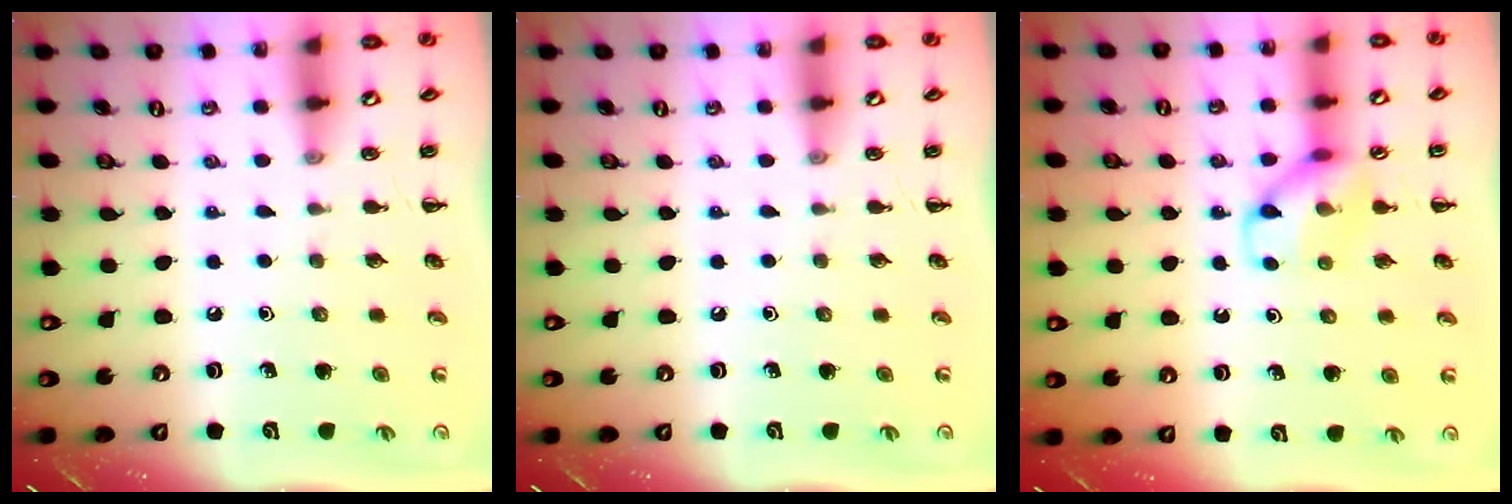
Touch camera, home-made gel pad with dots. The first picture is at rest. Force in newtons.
{"total": 0.0}
{"total": 10.4, "press": 10.3, "slide": 1.2}